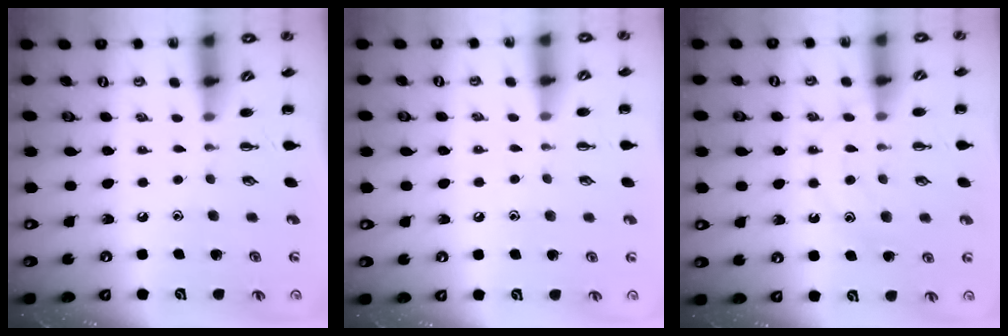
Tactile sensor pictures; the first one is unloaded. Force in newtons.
{"total": 5.0, "press": 4.8, "slide": 1.4}
{"total": 11.2, "press": 11.2, "slide": 0.6}